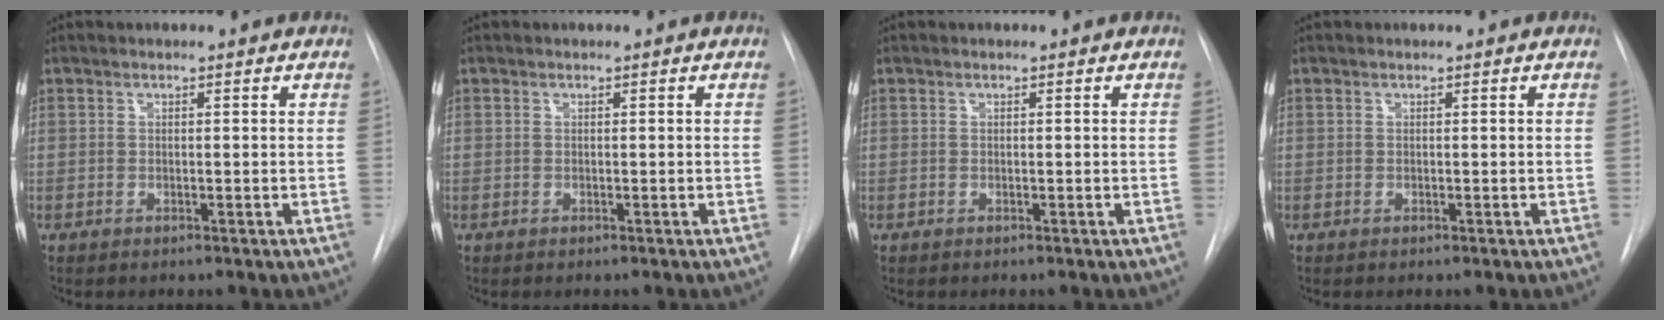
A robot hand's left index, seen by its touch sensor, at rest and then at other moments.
{"total": 0.0}
{"total": 0.0}
{"total": 0.0}